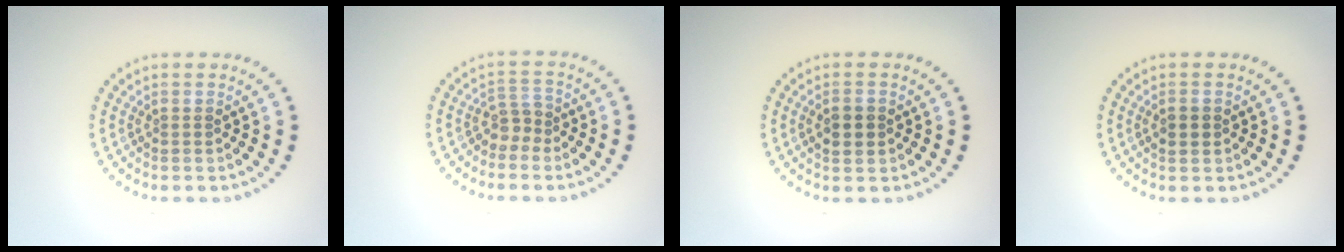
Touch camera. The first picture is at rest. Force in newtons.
{"total": 1.9, "press": 1.4, "slide": 1.3}
{"total": 1.9, "press": 1.9, "slide": 0.2}
{"total": 1.3, "press": 1.3, "slide": 0.1}